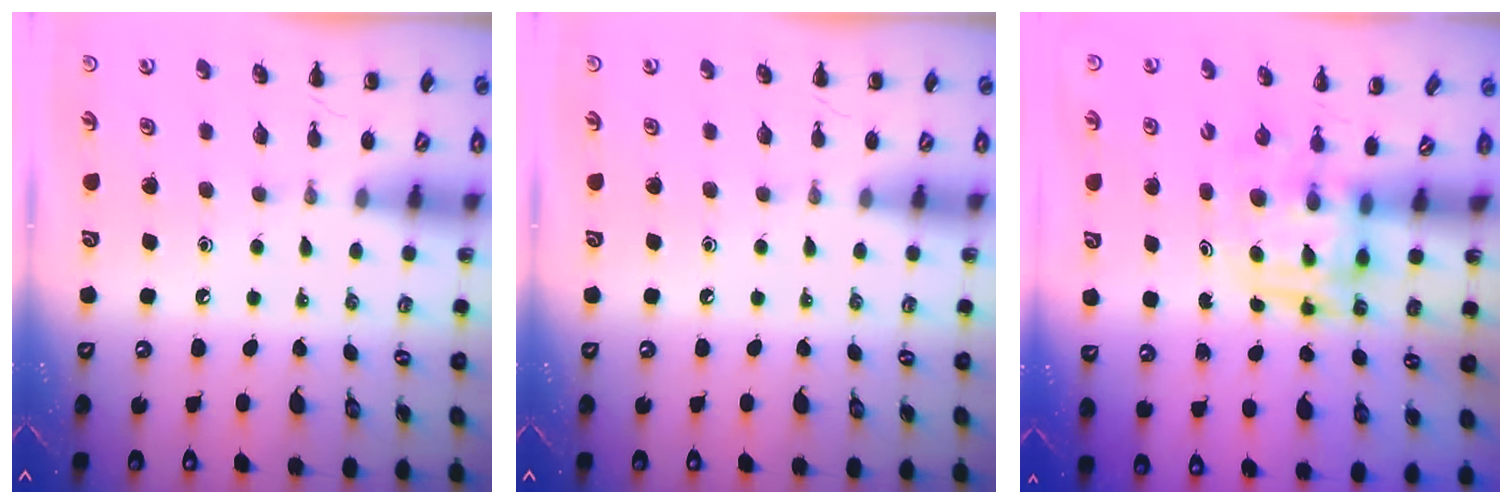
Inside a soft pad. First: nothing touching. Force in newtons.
{"total": 0.0}
{"total": 3.9, "press": 3.8, "slide": 0.7}